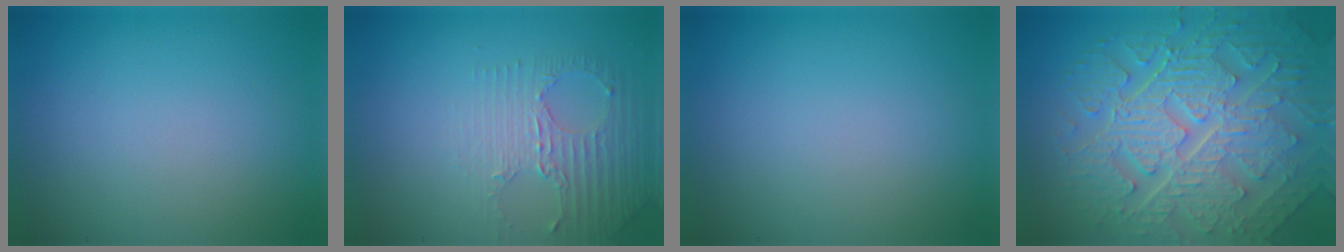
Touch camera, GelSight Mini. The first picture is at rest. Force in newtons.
{"total": 2.9, "press": 2.3, "slide": 1.8}
{"total": 0.0}
{"total": 10.3, "press": 7.0, "slide": 7.5}